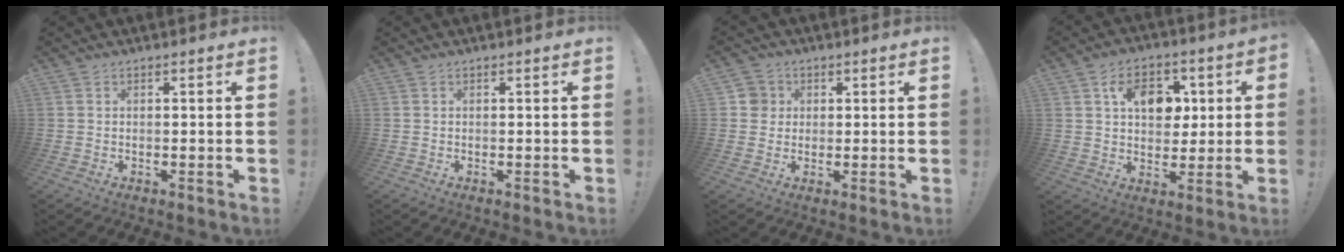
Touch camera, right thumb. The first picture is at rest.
{"total": 0.0}
{"total": 4.6, "force": [1.0, 4.4, 0.9], "torque": [-0.007, 0.004, 0.019]}
{"total": 11.8, "force": [3.4, 8.6, 7.3], "torque": [-0.105, 0.003, 0.064]}